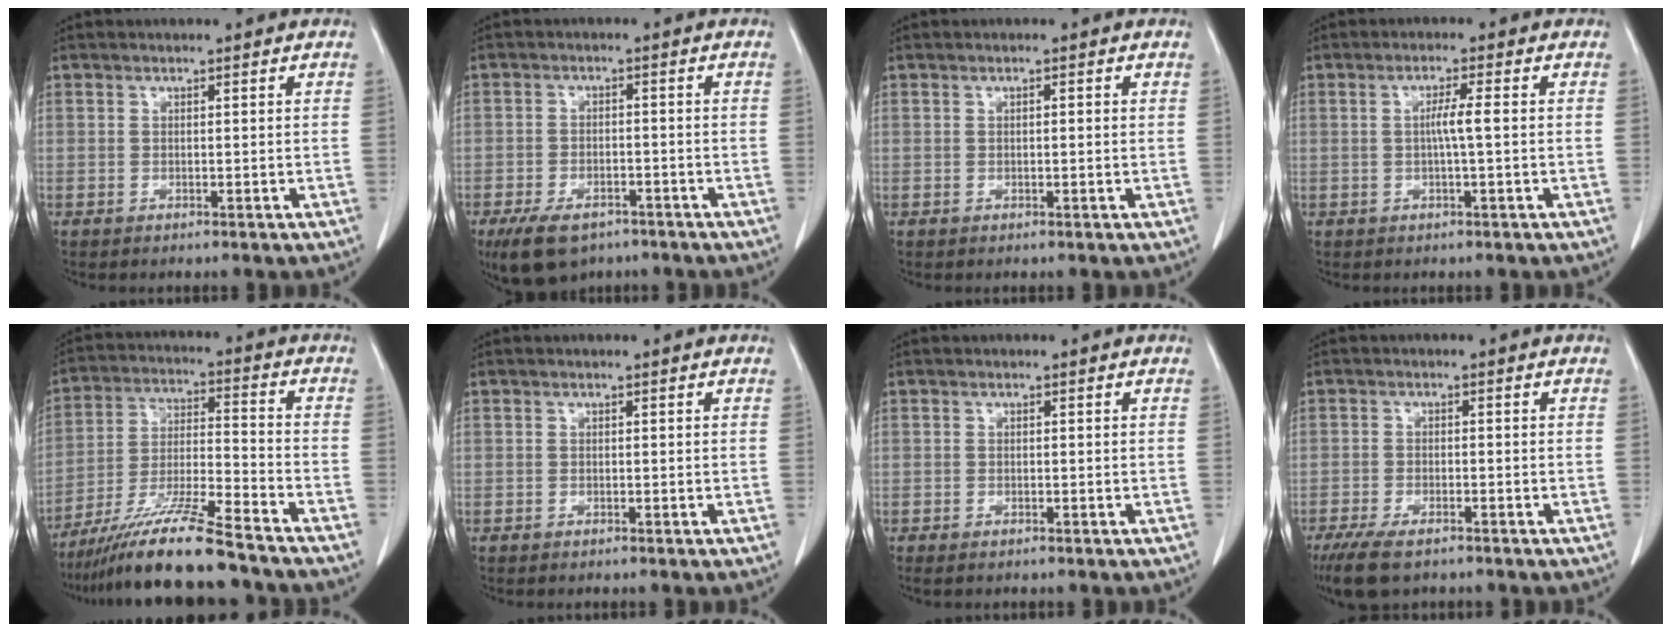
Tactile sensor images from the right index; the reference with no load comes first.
{"total": 9.2, "force": [-6.3, 4.7, 4.8], "torque": [-0.090, -0.002, -0.098]}
{"total": 1.4, "force": [0.3, 0.5, 1.3], "torque": [-0.031, 0.006, 0.007]}
{"total": 3.5, "force": [0.0, 0.2, 3.5], "torque": [-0.067, 0.003, 0.003]}
{"total": 16.7, "force": [-13.4, 0.9, 10.0], "torque": [-0.205, -0.027, -0.237]}
{"total": 0.0}
{"total": 1.3, "force": [-0.6, 0.6, 0.9], "torque": [-0.024, -0.001, -0.007]}
{"total": 7.8, "force": [-5.4, 2.9, 4.7], "torque": [-0.087, -0.014, -0.091]}